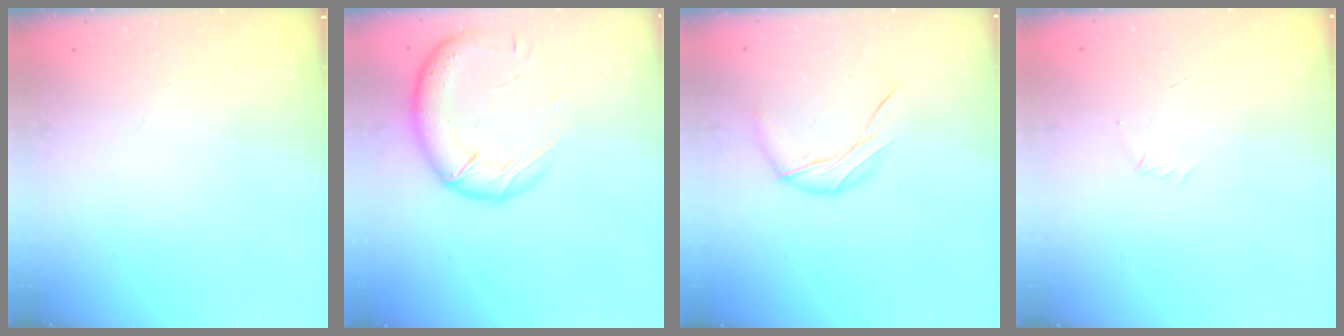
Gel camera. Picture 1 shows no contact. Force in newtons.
{"total": 19.3, "press": 18.8, "slide": 4.3}
{"total": 7.8, "press": 7.8, "slide": 0.1}
{"total": 2.9, "press": 2.8, "slide": 0.7}